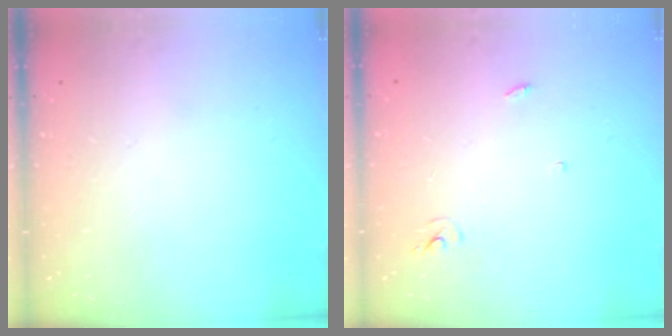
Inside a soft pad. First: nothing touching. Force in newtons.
{"total": 2.4, "press": 2.4, "slide": 0.2}